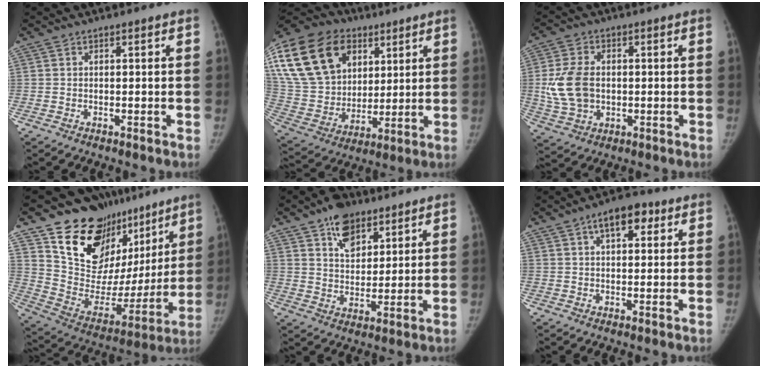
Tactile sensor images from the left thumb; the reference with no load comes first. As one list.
[{"total": 28.3, "force": [11.6, 20.2, 16.0], "torque": [-0.325, 0.021, 0.217]}, {"total": 10.3, "force": [0.1, 7.3, 7.3], "torque": [-0.136, 0.004, 0.008]}, {"total": 25.6, "force": [16.6, 15.7, 11.7], "torque": [-0.127, -0.070, 0.265]}, {"total": 9.6, "force": [5.9, 5.7, 4.9], "torque": [-0.050, -0.032, 0.100]}, {"total": 7.2, "force": [3.3, 3.7, 5.3], "torque": [-0.056, 0.003, 0.043]}]